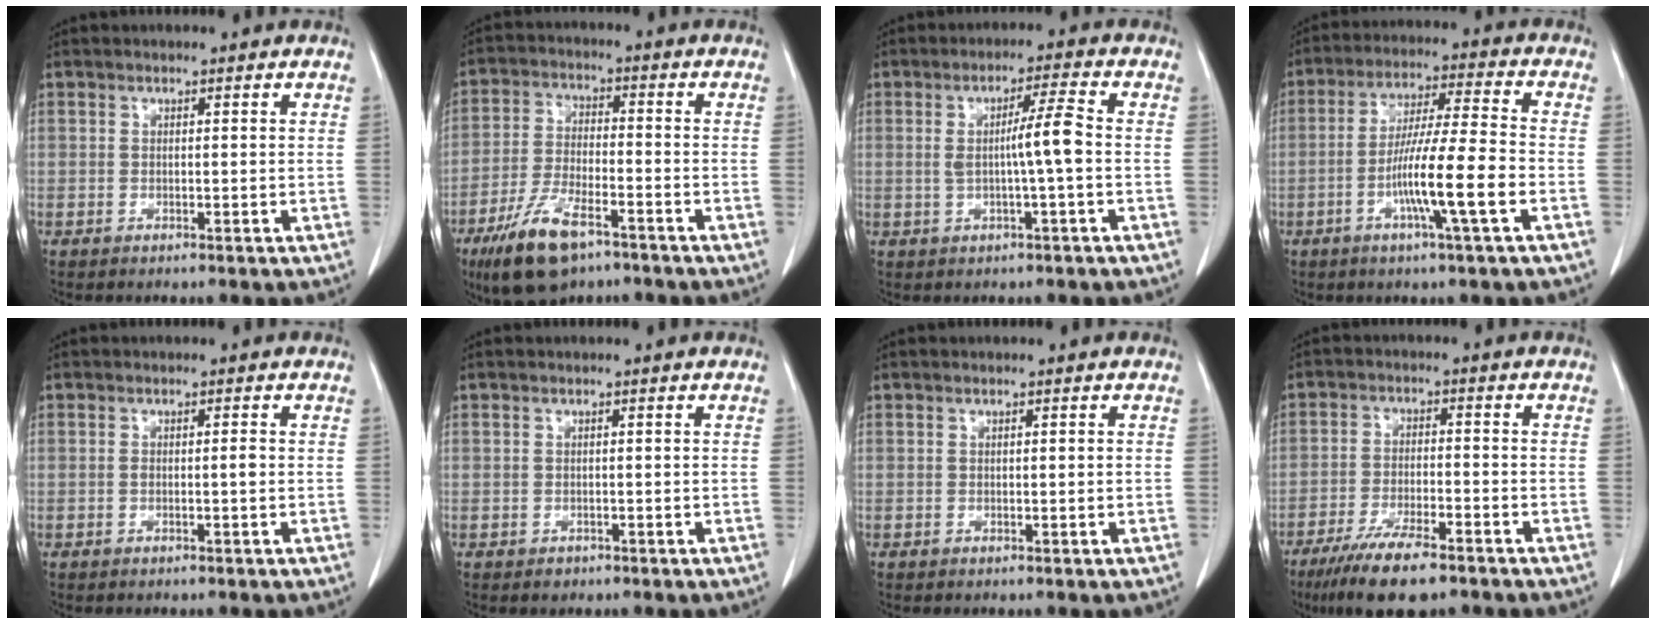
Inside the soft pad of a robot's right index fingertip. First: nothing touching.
{"total": 11.3, "force": [-7.2, 3.6, 8.0], "torque": [-0.165, -0.017, -0.127]}
{"total": 5.5, "force": [-0.2, -0.4, 5.4], "torque": [-0.092, 0.006, -0.003]}
{"total": 11.1, "force": [-3.6, -0.5, 10.4], "torque": [-0.190, -0.004, -0.069]}
{"total": 1.2, "force": [-0.2, 0.1, 1.2], "torque": [-0.020, 0.000, -0.002]}
{"total": 1.0, "force": [-0.6, 0.8, 0.2], "torque": [-0.003, 0.002, -0.005]}
{"total": 0.6, "force": [-0.1, 0.0, 0.6], "torque": [-0.013, 0.001, 0.002]}
{"total": 10.7, "force": [-7.7, 2.0, 7.1], "torque": [-0.123, -0.023, -0.126]}